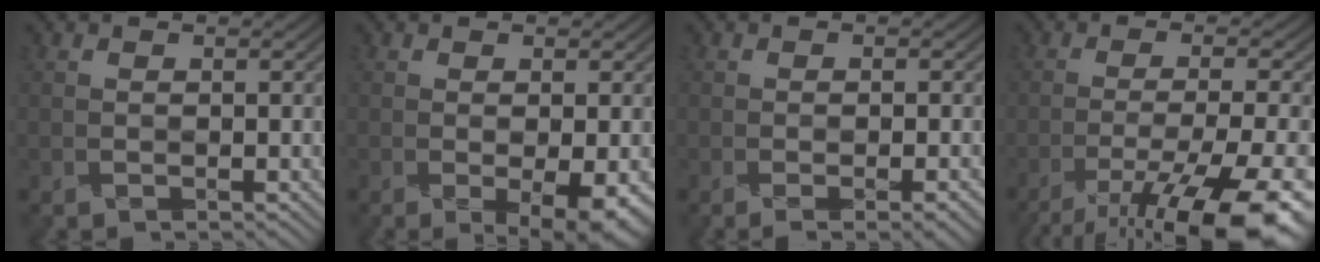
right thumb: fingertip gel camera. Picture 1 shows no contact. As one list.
[{"total": 4.0, "force": [-1.0, 1.1, 3.7], "torque": [-0.057, -0.002, -0.014]}, {"total": 2.6, "force": [-1.2, 0.4, 2.2], "torque": [-0.036, 0.002, -0.019]}, {"total": 13.5, "force": [-8.7, 2.7, 10.0], "torque": [-0.153, -0.001, -0.137]}]